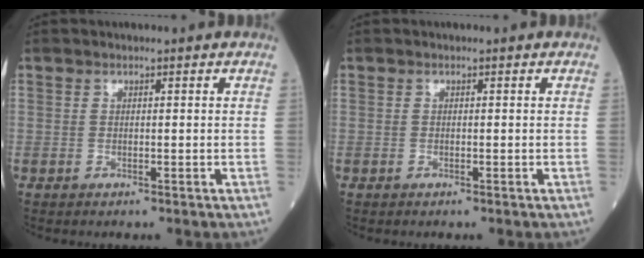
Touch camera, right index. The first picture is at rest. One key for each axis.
{"total": 0.0}